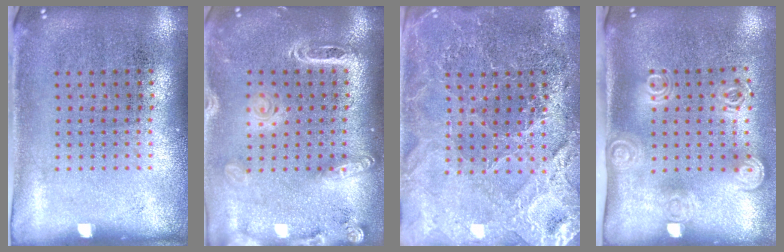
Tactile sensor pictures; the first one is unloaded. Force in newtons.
{"total": 1.9, "press": 1.6, "slide": 1.0}
{"total": 4.0, "press": 3.8, "slide": 1.3}
{"total": 2.0, "press": 1.4, "slide": 1.4}